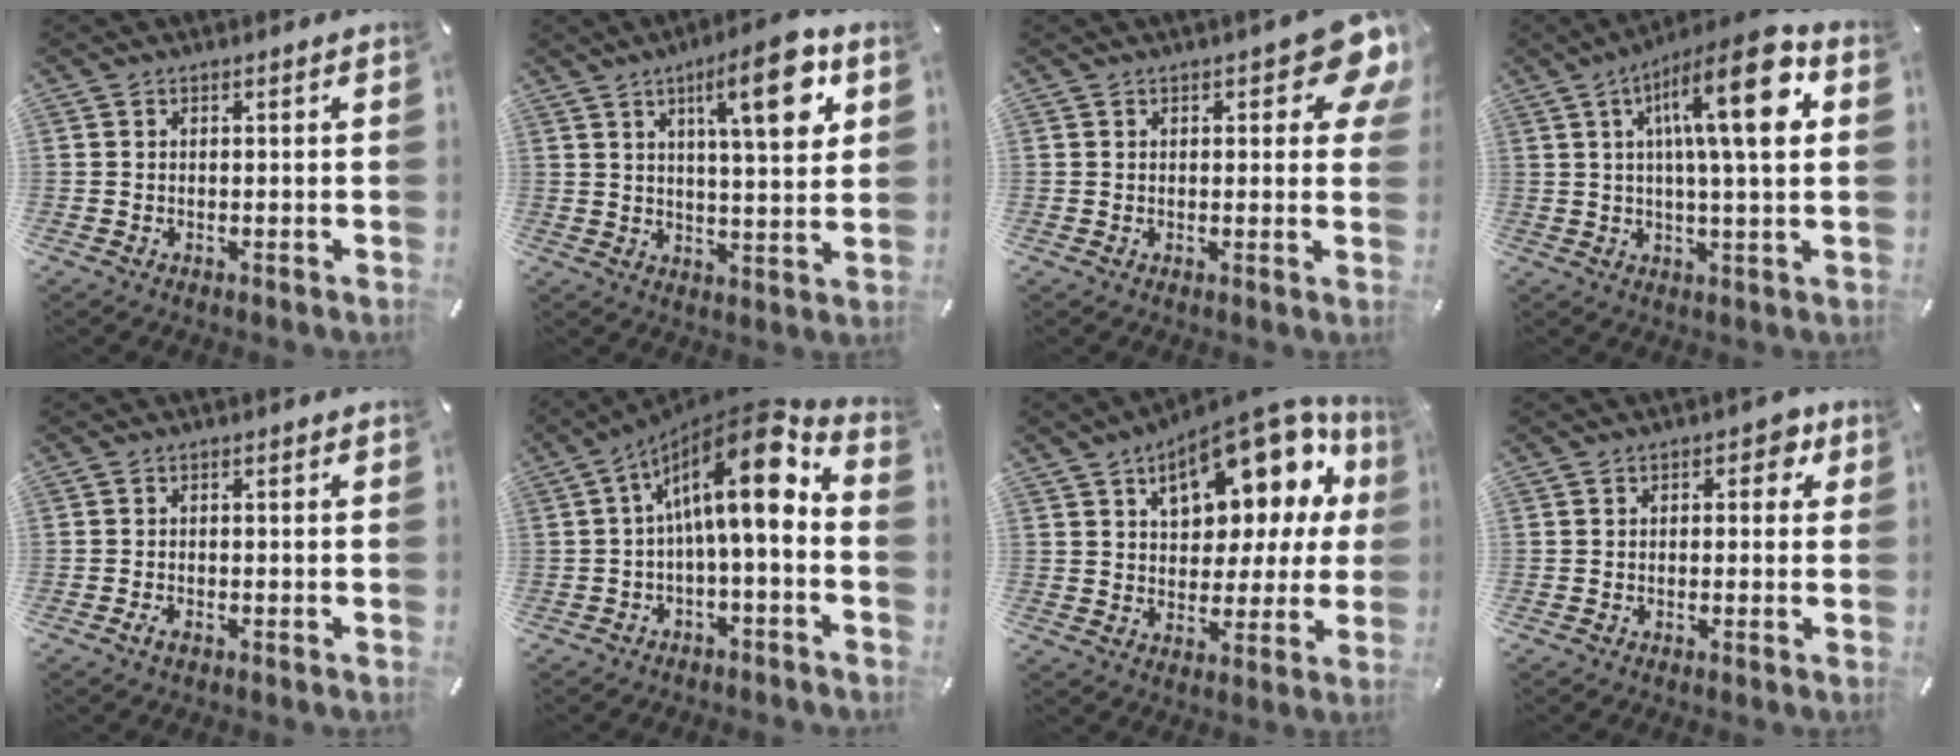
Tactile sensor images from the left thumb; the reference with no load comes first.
{"total": 15.0, "force": [6.5, 4.3, 12.8], "torque": [-0.179, -0.022, 0.095]}
{"total": 8.9, "force": [4.1, 3.7, 7.0], "torque": [-0.083, -0.021, 0.065]}
{"total": 18.1, "force": [5.1, 4.0, 16.9], "torque": [-0.267, -0.011, 0.069]}
{"total": 1.5, "force": [-0.9, 0.7, 1.0], "torque": [-0.026, 0.000, -0.019]}
{"total": 16.8, "force": [3.6, 5.3, 15.6], "torque": [-0.249, -0.021, 0.052]}
{"total": 18.6, "force": [9.8, 9.5, 12.5], "torque": [-0.179, -0.062, 0.166]}
{"total": 3.4, "force": [0.6, 2.3, 2.5], "torque": [-0.029, 0.002, 0.002]}